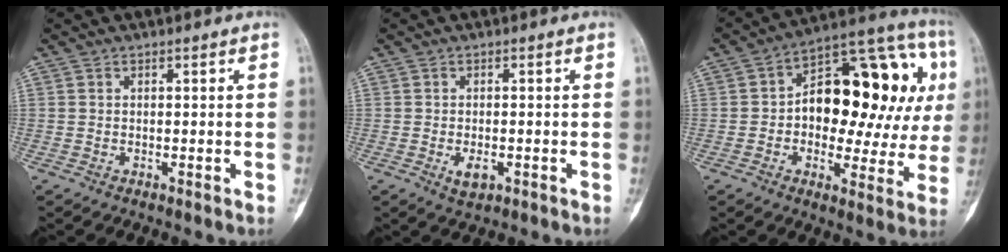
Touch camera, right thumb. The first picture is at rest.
{"total": 3.0, "force": [-1.0, 1.5, 2.4], "torque": [-0.037, 0.000, -0.011]}
{"total": 24.9, "force": [3.5, 12.5, 21.3], "torque": [-0.257, 0.038, 0.048]}